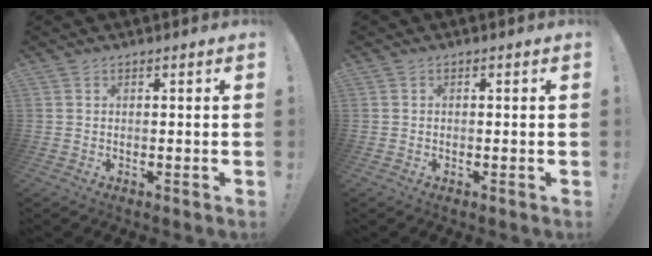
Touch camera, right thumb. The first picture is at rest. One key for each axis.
{"total": 0.7, "fx": -0.4, "fy": 0.5, "fz": 0.2, "tx": -0.008, "ty": 0.003, "tz": -0.007}